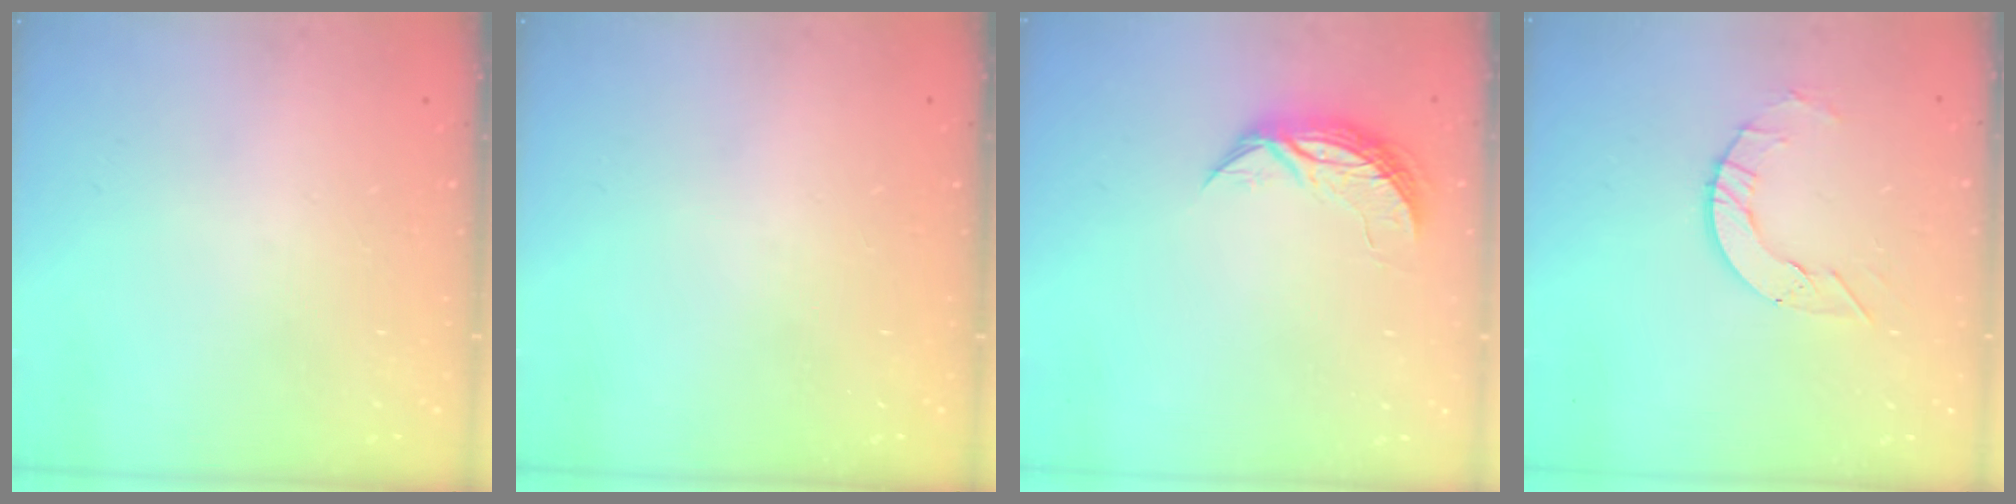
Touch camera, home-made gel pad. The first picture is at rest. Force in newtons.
{"total": 0.0}
{"total": 7.1, "press": 7.1, "slide": 0.4}
{"total": 7.1, "press": 7.0, "slide": 0.7}